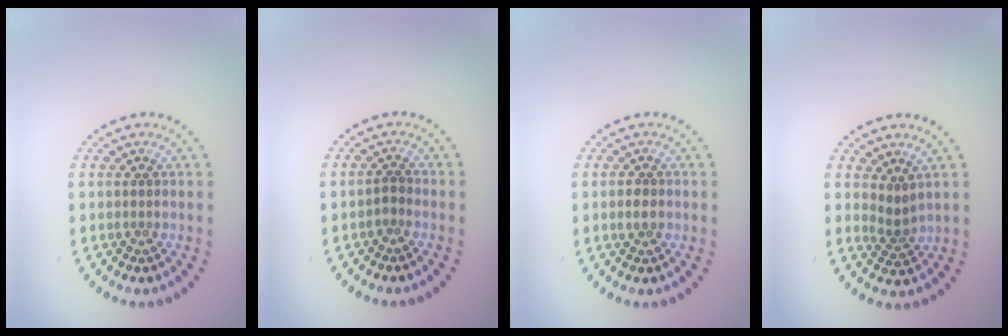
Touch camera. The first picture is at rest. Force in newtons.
{"total": 0.7, "press": 0.6, "slide": 0.4}
{"total": 1.3, "press": 1.3, "slide": 0.2}
{"total": 1.9, "press": 1.2, "slide": 1.5}